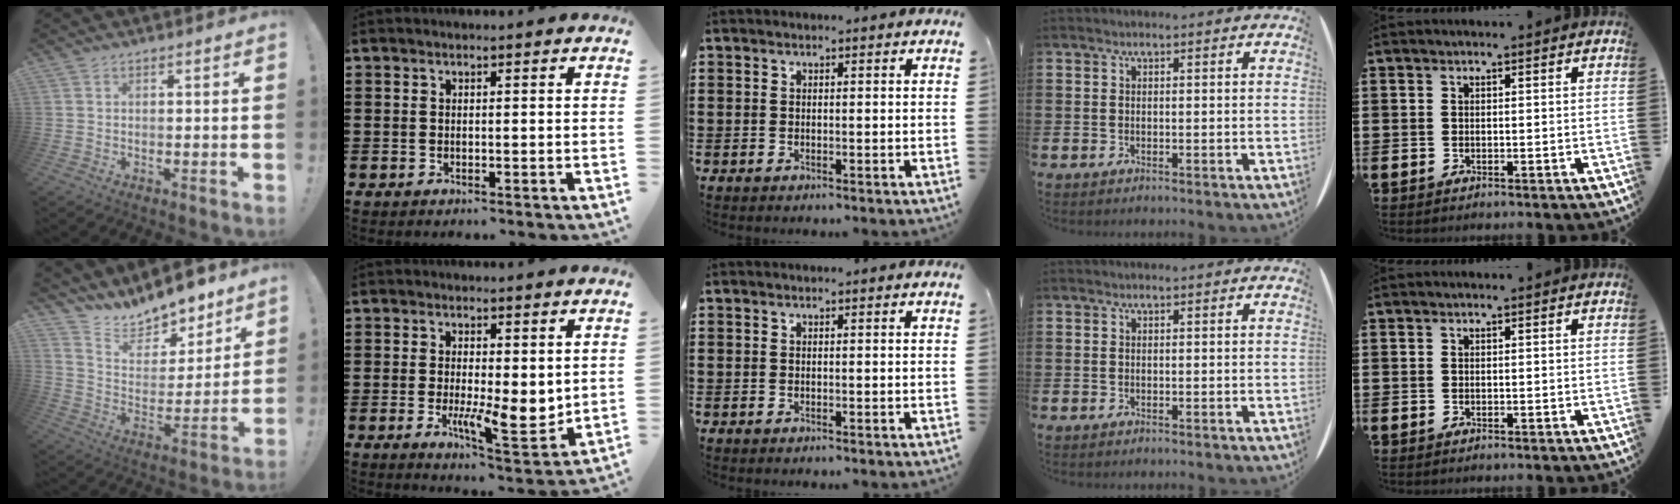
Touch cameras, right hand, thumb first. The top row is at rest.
{"thumb": {"total": 11.0, "force": [10.3, 3.3, 2.0], "torque": [-0.052, -0.093, 0.188]}, "index": {"total": 3.0, "force": [1.0, 1.4, 2.5], "torque": [-0.041, -0.004, 0.018]}}